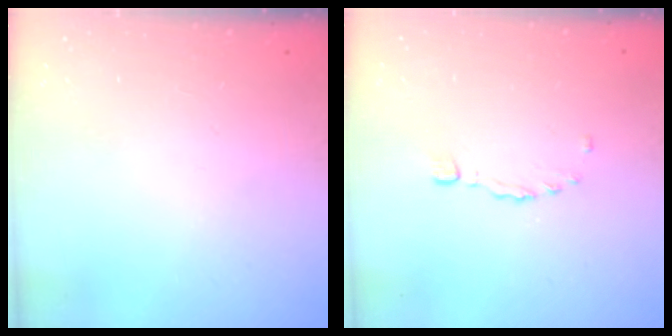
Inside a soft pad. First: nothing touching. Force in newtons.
{"total": 0.6, "press": 0.5, "slide": 0.3}